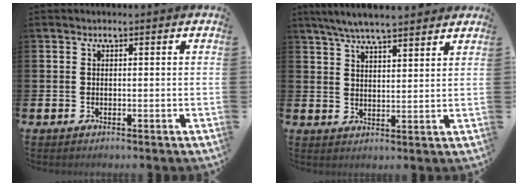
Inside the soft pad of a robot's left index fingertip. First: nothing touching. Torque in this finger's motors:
{"motor_torque": [0.13, -0.62, 0.96, 0.21]}